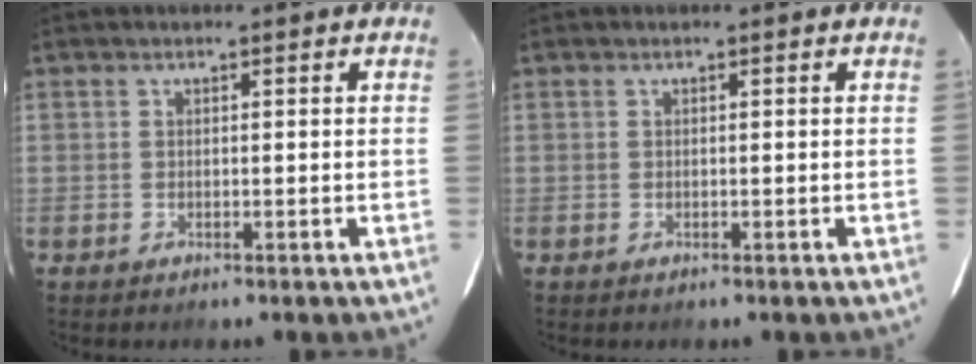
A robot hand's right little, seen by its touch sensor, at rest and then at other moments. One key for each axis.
{"total": 0.0}